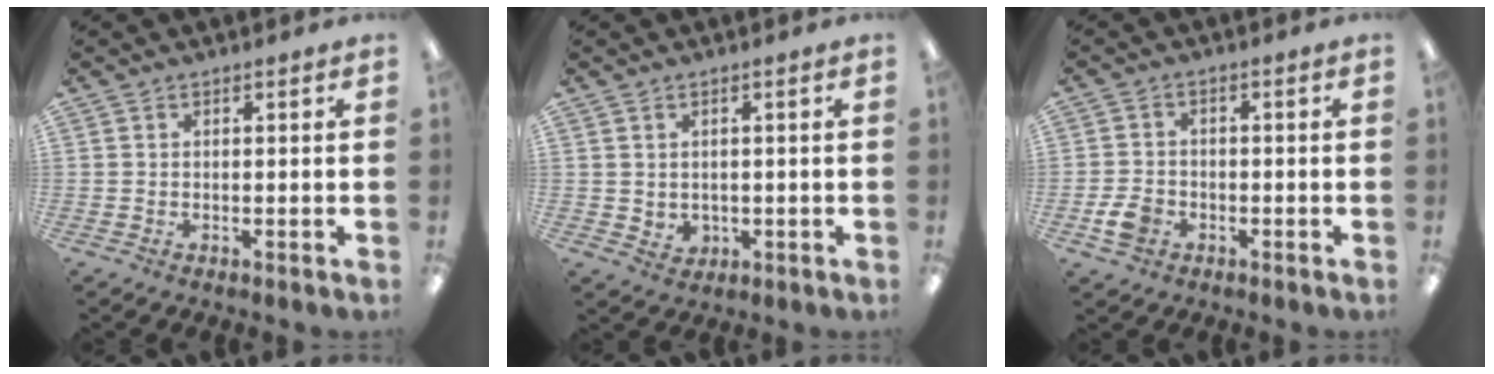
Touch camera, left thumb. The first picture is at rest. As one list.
[{"total": 2.3, "force": [1.3, 1.9, 0.6], "torque": [-0.006, -0.007, 0.022]}, {"total": 4.9, "force": [-2.0, 3.6, 2.6], "torque": [-0.059, 0.005, -0.038]}]